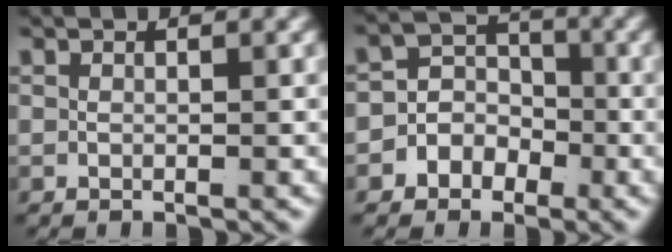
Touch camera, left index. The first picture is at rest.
{"total": 6.8, "force": [-1.7, 6.0, 2.7], "torque": [-0.056, -0.009, -0.039]}